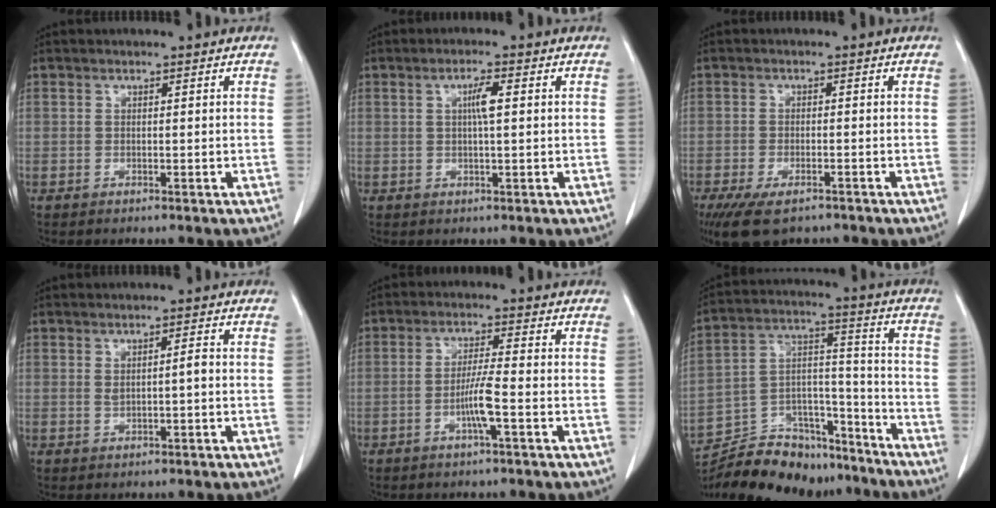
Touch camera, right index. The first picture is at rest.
{"total": 3.1, "force": [0.6, 0.2, 3.0], "torque": [-0.055, 0.001, 0.010]}
{"total": 8.4, "force": [-6.0, 3.1, 4.9], "torque": [-0.083, -0.012, -0.093]}
{"total": 1.9, "force": [0.1, 0.3, 1.9], "torque": [-0.037, 0.002, 0.006]}
{"total": 4.5, "force": [-1.6, -0.4, 4.2], "torque": [-0.084, -0.001, -0.032]}
{"total": 20.4, "force": [-18.4, 6.8, 5.6], "torque": [-0.123, 0.031, -0.288]}